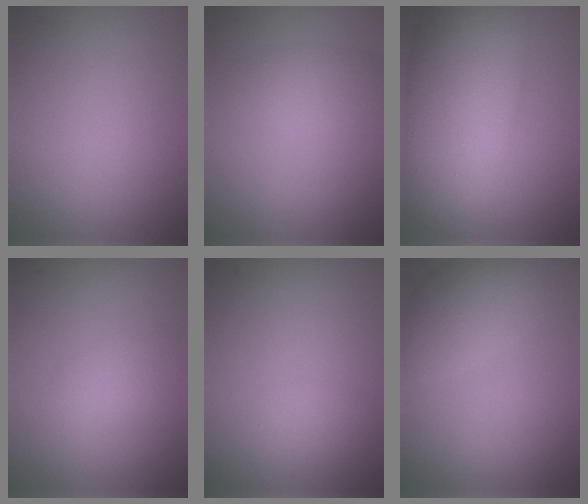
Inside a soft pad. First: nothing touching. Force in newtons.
{"total": 2.4, "press": 2.4, "slide": 0.0}
{"total": 10.3, "press": 10.3, "slide": 0.1}
{"total": 1.9, "press": 1.9, "slide": 0.1}
{"total": 0.9, "press": 0.9, "slide": 0.0}
{"total": 4.6, "press": 4.6, "slide": 0.3}